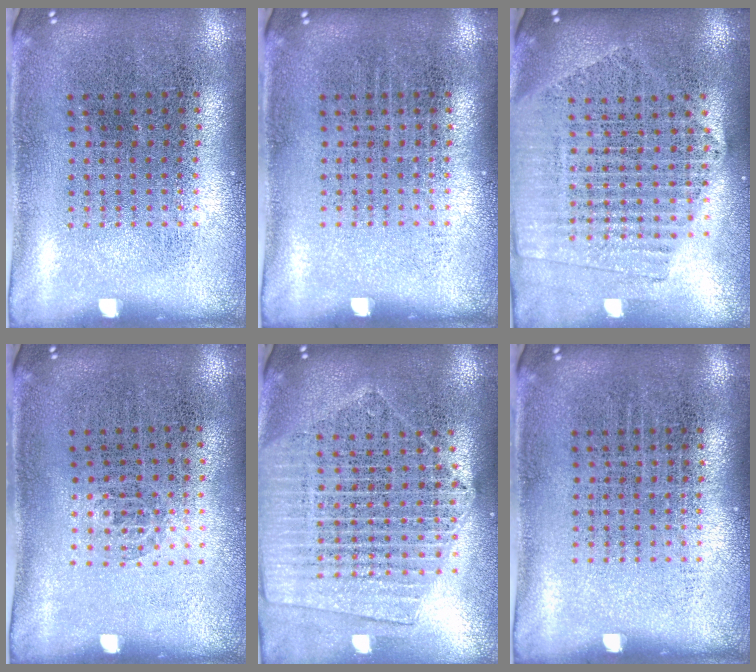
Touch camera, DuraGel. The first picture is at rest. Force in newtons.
{"total": 0.0}
{"total": 2.1, "press": 1.9, "slide": 0.9}
{"total": 0.5, "press": 0.3, "slide": 0.4}
{"total": 2.1, "press": 1.9, "slide": 0.9}
{"total": 0.0}